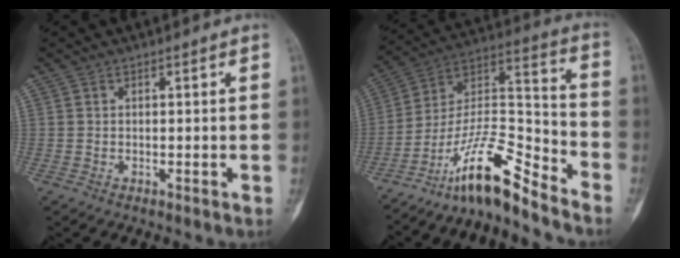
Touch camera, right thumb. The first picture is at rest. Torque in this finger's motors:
{"motor_torque": [0.60, 0.12, 1.38, -1.39, 0.13]}